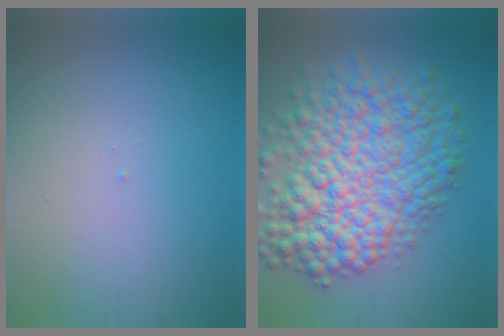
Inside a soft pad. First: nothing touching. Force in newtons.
{"total": 10.8, "press": 10.8, "slide": 0.2}